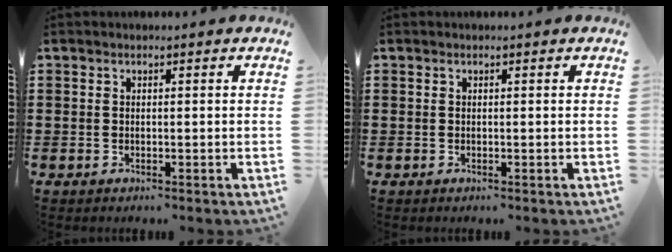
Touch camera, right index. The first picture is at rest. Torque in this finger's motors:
{"motor_torque": [0.00, 0.00, 0.00, 0.00]}